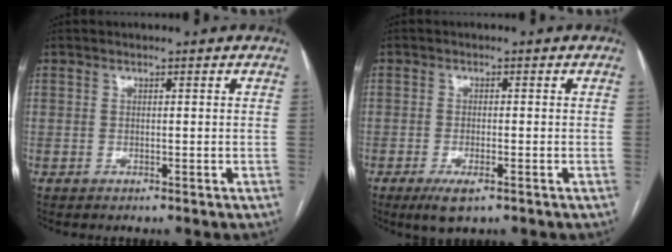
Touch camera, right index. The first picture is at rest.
{"total": 3.9, "force": [-2.3, 0.9, 3.0], "torque": [-0.060, -0.007, -0.035]}